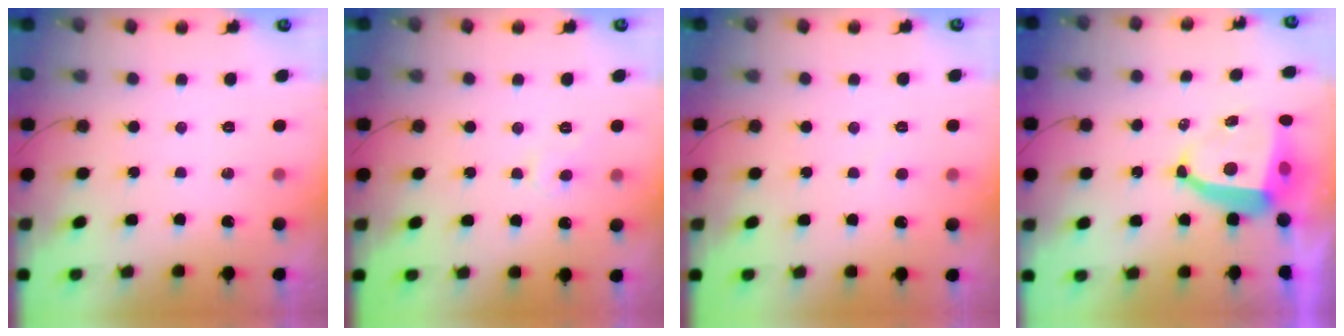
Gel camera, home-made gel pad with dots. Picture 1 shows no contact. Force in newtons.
{"total": 4.5, "press": 4.5, "slide": 0.5}
{"total": 2.0, "press": 2.0, "slide": 0.2}
{"total": 8.2, "press": 8.2, "slide": 0.9}